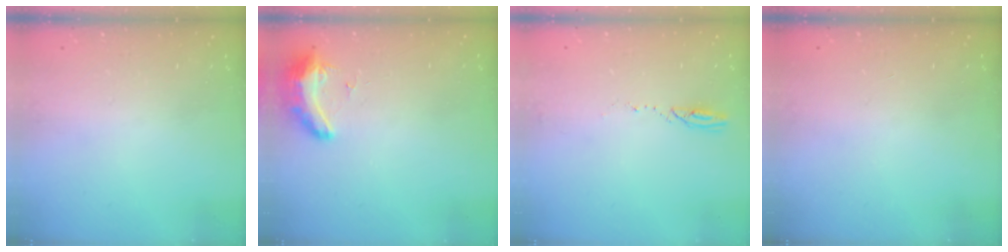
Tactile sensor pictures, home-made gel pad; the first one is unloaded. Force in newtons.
{"total": 11.0, "press": 9.7, "slide": 5.3}
{"total": 2.6, "press": 2.6, "slide": 0.3}
{"total": 0.0}